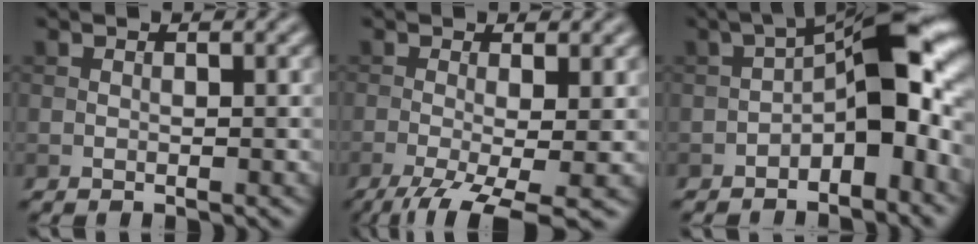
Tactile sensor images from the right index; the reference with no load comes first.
{"total": 7.4, "force": [-3.3, 2.1, 6.3], "torque": [-0.114, -0.018, -0.054]}
{"total": 9.8, "force": [-2.2, 4.1, 8.6], "torque": [-0.120, 0.027, -0.048]}